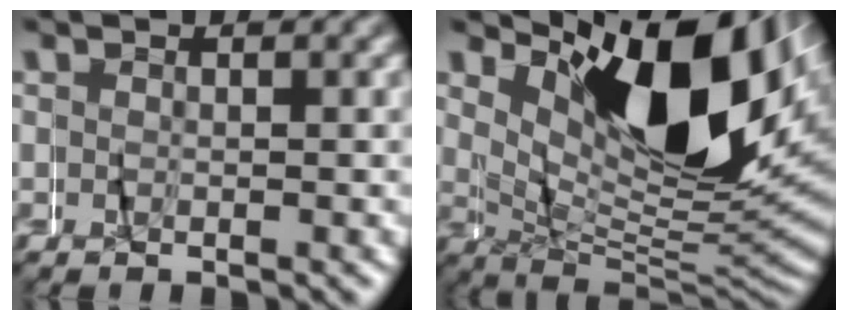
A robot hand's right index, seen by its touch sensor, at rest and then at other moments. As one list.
[{"total": 14.6, "force": [4.5, 6.3, 12.3], "torque": [-0.173, 0.026, 0.059]}]